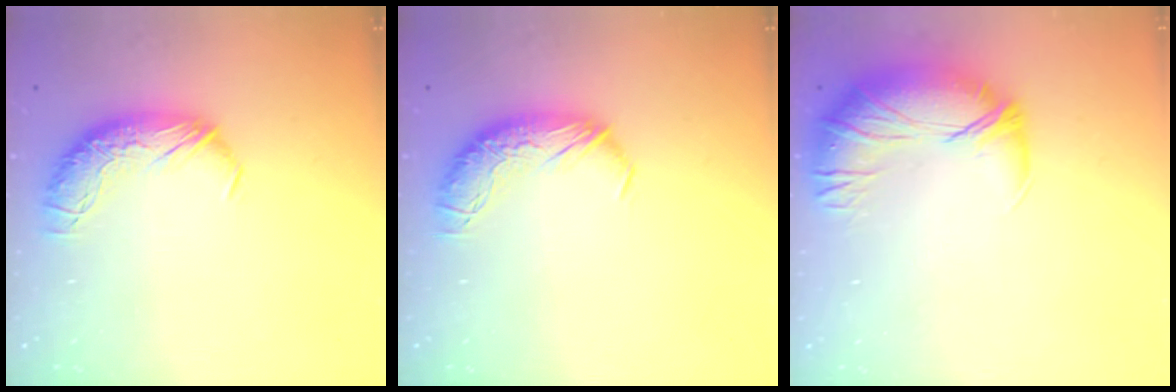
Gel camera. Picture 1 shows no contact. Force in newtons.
{"total": 0.0}
{"total": 2.7, "press": 0.4, "slide": 2.7}